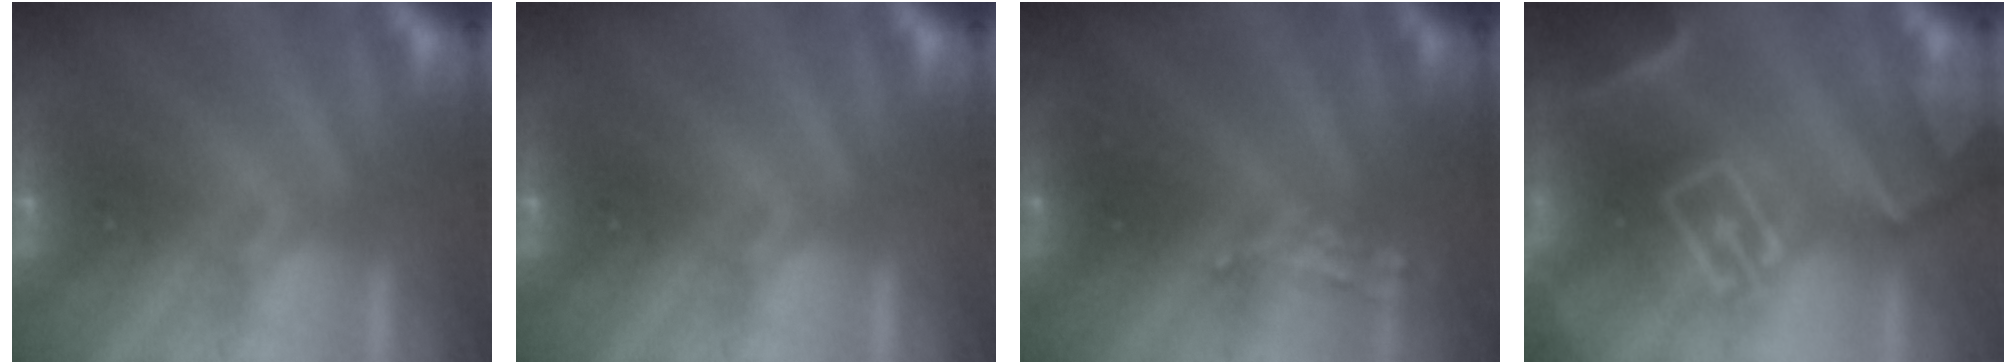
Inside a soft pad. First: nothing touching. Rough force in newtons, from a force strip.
{"total": 0.0}
{"total": 2.5}
{"total": 7.3}